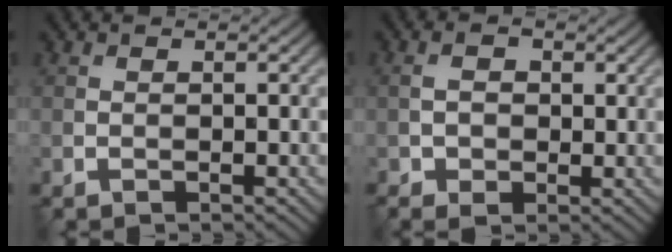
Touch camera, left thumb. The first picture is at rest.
{"total": 3.2, "force": [-0.2, 2.3, 2.2], "torque": [-0.046, 0.000, 0.003]}